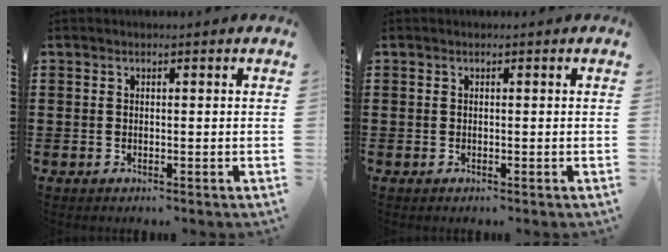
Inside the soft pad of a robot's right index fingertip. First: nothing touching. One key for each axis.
{"total": 0.0}